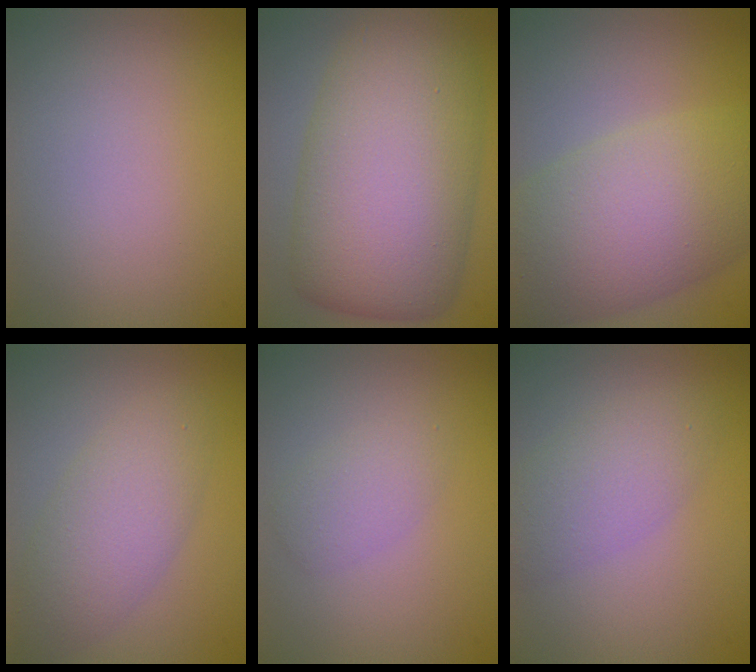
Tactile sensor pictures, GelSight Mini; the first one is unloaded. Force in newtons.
{"total": 13.0, "press": 13.0, "slide": 0.2}
{"total": 10.0, "press": 10.0, "slide": 0.4}
{"total": 4.2, "press": 4.2, "slide": 0.2}
{"total": 2.0, "press": 2.0, "slide": 0.0}
{"total": 3.4, "press": 3.4, "slide": 0.2}